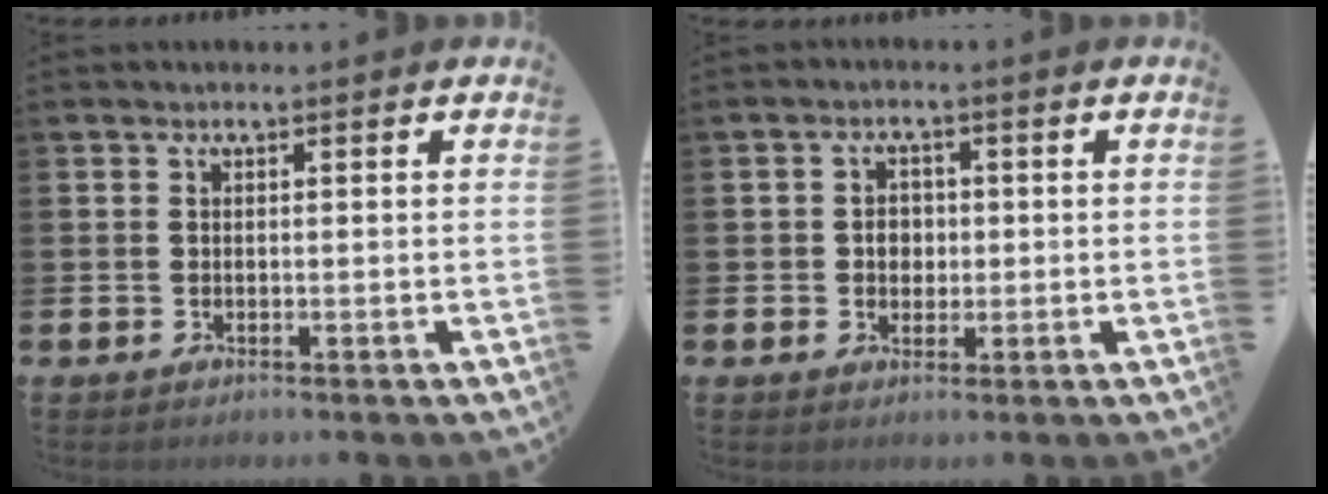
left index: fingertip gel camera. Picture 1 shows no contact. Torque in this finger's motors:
{"motor_torque": [0.09, 0.02, -0.01, 0.04]}